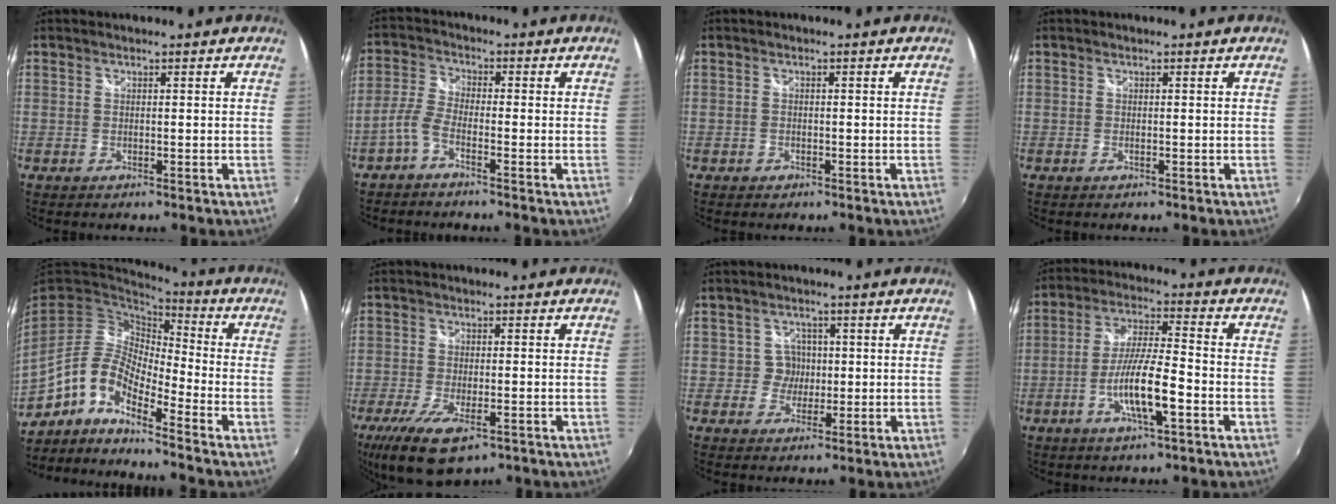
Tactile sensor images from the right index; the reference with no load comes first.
{"total": 3.6, "force": [-2.3, 1.2, 2.6], "torque": [-0.069, 0.011, -0.052]}
{"total": 1.1, "force": [-0.7, 0.8, 0.2], "torque": [-0.006, -0.002, -0.011]}
{"total": 0.0}
{"total": 11.3, "force": [-7.0, 3.5, 8.1], "torque": [-0.141, -0.004, -0.145]}
{"total": 12.2, "force": [-7.1, 4.6, 8.8], "torque": [-0.196, -0.046, -0.119]}
{"total": 3.5, "force": [-0.1, 3.5, 0.0], "torque": [0.005, 0.012, -0.003]}
{"total": 10.6, "force": [-4.1, 1.4, 9.6], "torque": [-0.190, -0.004, -0.075]}